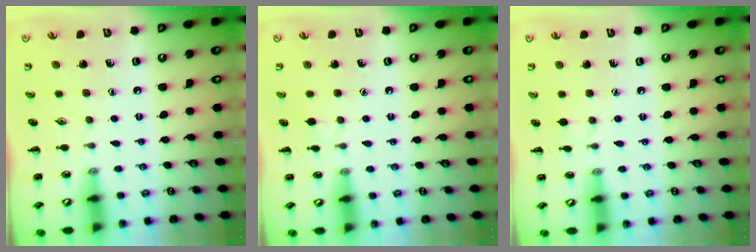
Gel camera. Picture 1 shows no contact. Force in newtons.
{"total": 2.9, "press": 2.7, "slide": 0.9}
{"total": 2.8, "press": 2.6, "slide": 1.1}